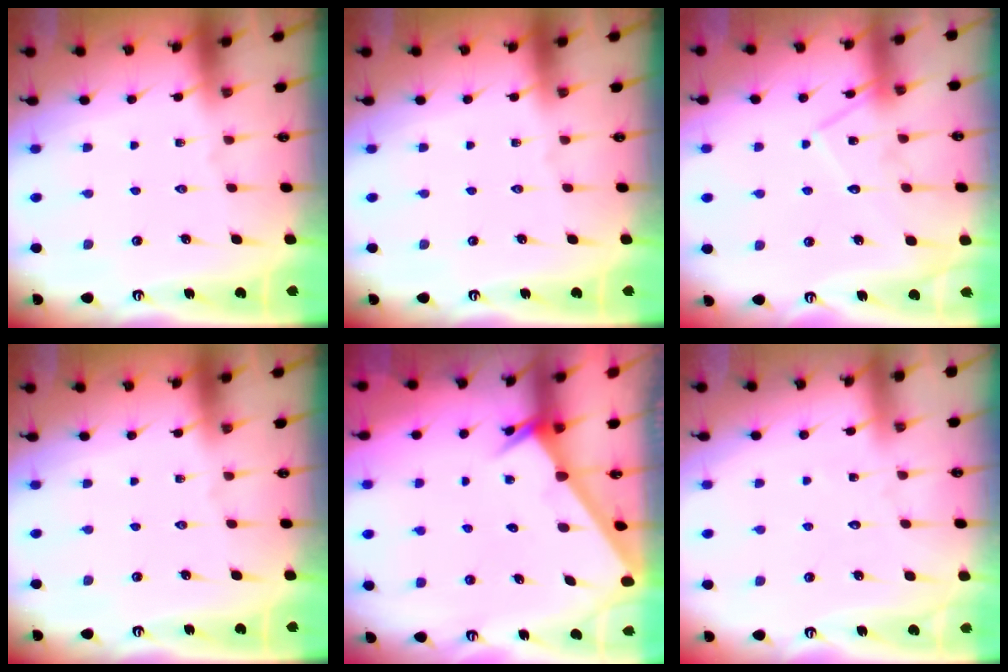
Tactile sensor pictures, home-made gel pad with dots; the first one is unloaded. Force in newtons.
{"total": 0.0}
{"total": 12.2, "press": 12.2, "slide": 0.8}
{"total": 0.0}
{"total": 2.5, "press": 2.5, "slide": 0.1}
{"total": 2.6, "press": 2.6, "slide": 0.2}